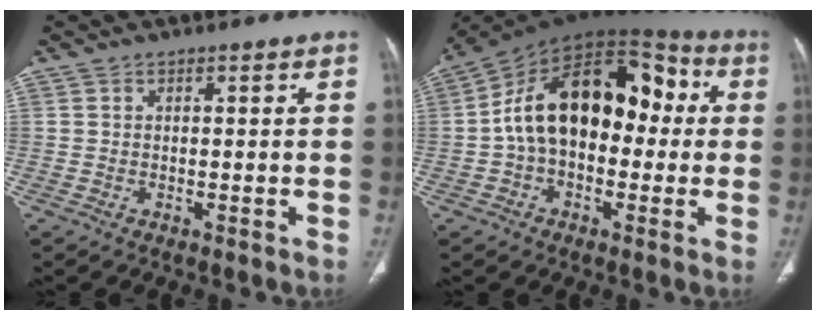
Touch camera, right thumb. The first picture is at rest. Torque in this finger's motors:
{"motor_torque": [2.38, 2.63, 1.92, -0.54, 0.45]}